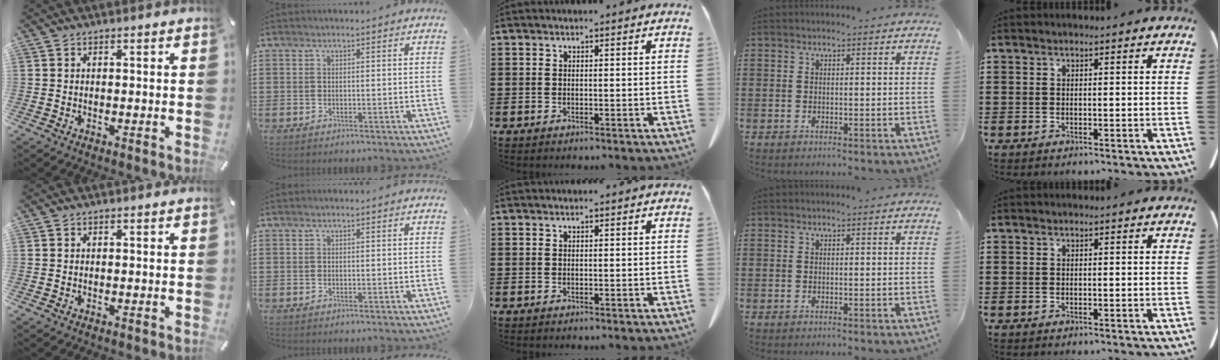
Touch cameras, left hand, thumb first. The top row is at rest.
{}